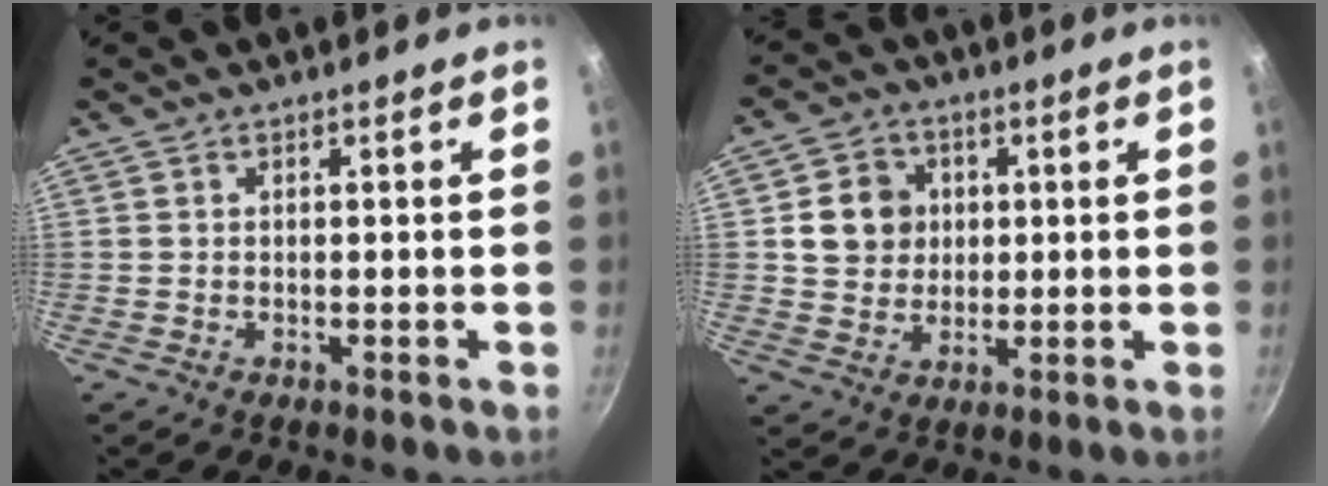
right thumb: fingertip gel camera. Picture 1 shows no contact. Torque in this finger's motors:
{"motor_torque": [0.67, 1.34, 0.47, 0.04, 0.00]}